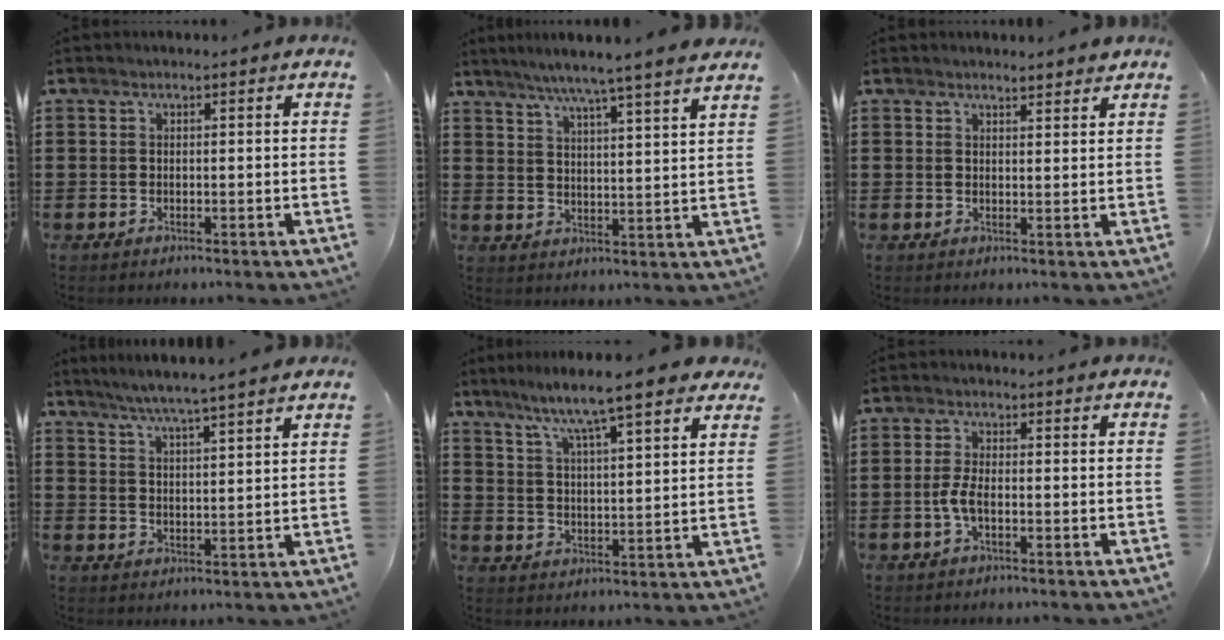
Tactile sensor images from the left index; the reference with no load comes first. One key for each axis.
{"total": 6.2, "fx": 5.3, "fy": -1.3, "fz": 2.8, "tx": -0.072, "ty": -0.031, "tz": 0.089}
{"total": 2.1, "fx": 2.1, "fy": 0.2, "fz": 0.4, "tx": -0.013, "ty": 0.001, "tz": 0.041}
{"total": 4.8, "fx": 4.3, "fy": -0.9, "fz": 2.0, "tx": -0.051, "ty": -0.020, "tz": 0.075}
{"total": 7.7, "fx": 6.6, "fy": 0.2, "fz": 4.1, "tx": -0.107, "ty": -0.034, "tz": 0.107}
{"total": 3.4, "fx": -0.9, "fy": 1.2, "fz": 3.1, "tx": -0.076, "ty": -0.003, "tz": -0.023}